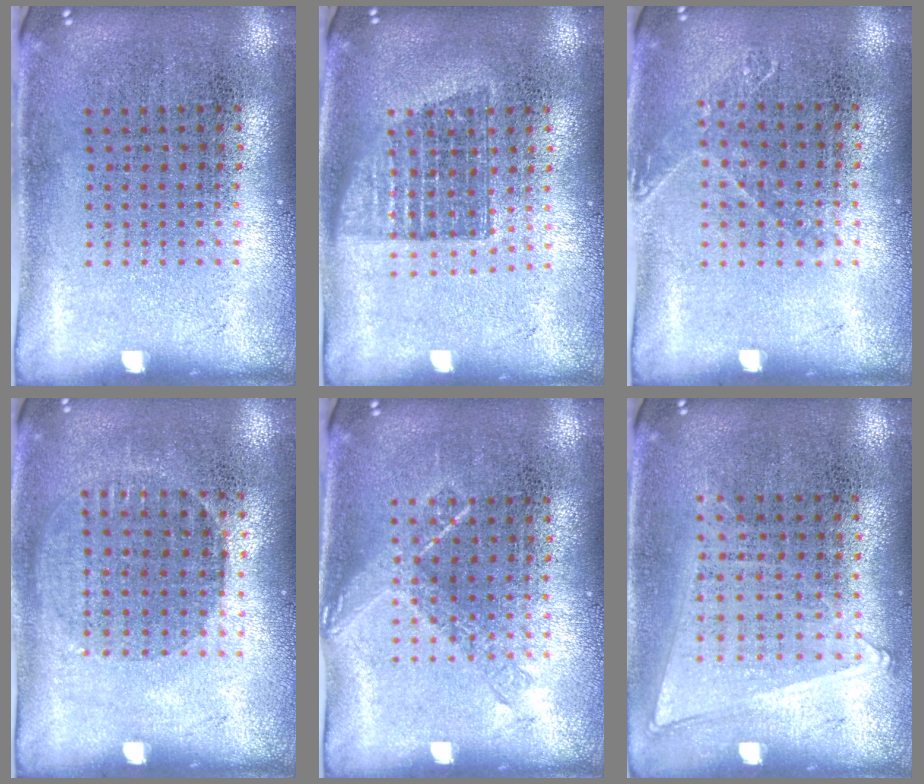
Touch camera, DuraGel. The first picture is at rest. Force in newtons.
{"total": 1.4, "press": 1.2, "slide": 0.8}
{"total": 1.0, "press": 0.9, "slide": 0.3}
{"total": 1.0, "press": 0.8, "slide": 0.5}
{"total": 1.0, "press": 0.9, "slide": 0.3}
{"total": 1.1, "press": 1.0, "slide": 0.5}